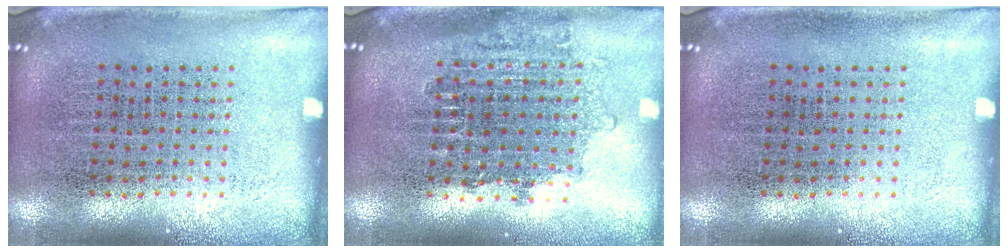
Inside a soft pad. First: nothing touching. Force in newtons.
{"total": 1.6, "press": 1.3, "slide": 0.8}
{"total": 0.0}